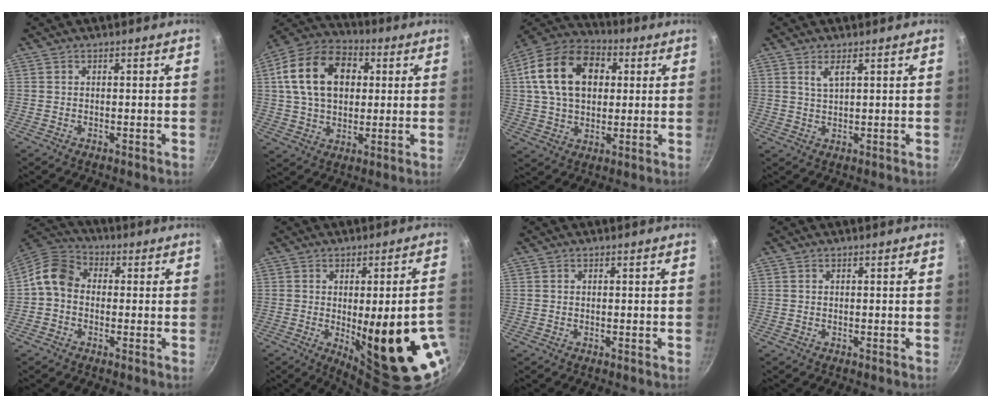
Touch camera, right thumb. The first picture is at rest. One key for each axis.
{"total": 17.5, "fx": 3.8, "fy": 12.2, "fz": 11.9, "tx": -0.184, "ty": 0.020, "tz": 0.051}
{"total": 18.5, "fx": 4.2, "fy": 12.8, "fz": 12.6, "tx": -0.198, "ty": 0.019, "tz": 0.060}
{"total": 2.8, "fx": 1.4, "fy": 1.0, "fz": 2.2, "tx": -0.039, "ty": -0.005, "tz": 0.031}
{"total": 7.7, "fx": -0.4, "fy": 6.2, "fz": 4.6, "tx": -0.073, "ty": 0.027, "tz": -0.030}
{"total": 21.0, "fx": -4.2, "fy": 6.1, "fz": 19.6, "tx": -0.230, "ty": -0.017, "tz": -0.033}
{"total": 0.0}
{"total": 0.0}